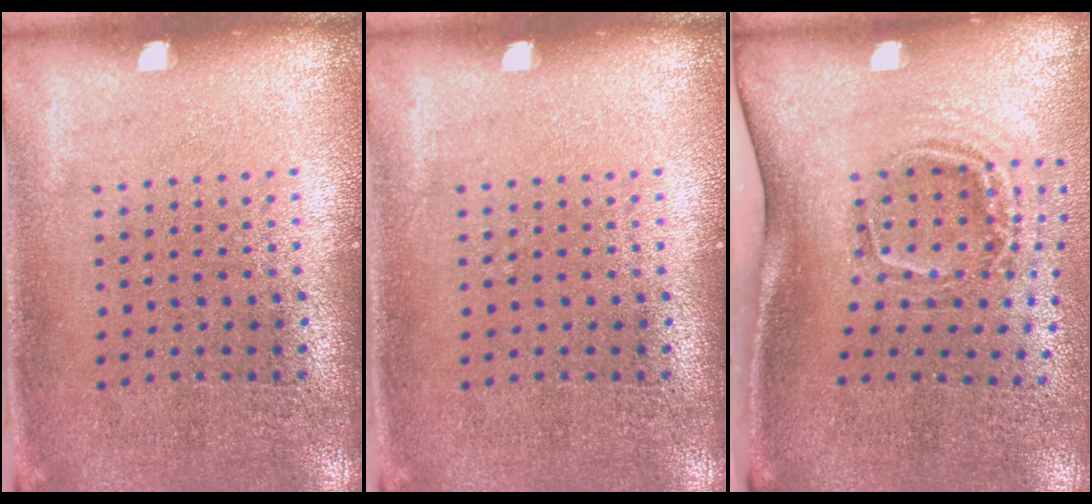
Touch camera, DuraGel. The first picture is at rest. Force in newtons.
{"total": 0.0}
{"total": 2.1, "press": 1.3, "slide": 1.7}